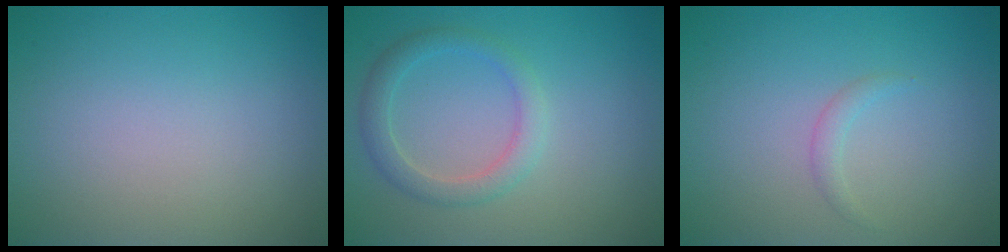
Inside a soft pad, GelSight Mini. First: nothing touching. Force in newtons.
{"total": 2.5, "press": 2.5, "slide": 0.1}
{"total": 0.9, "press": 0.9, "slide": 0.1}